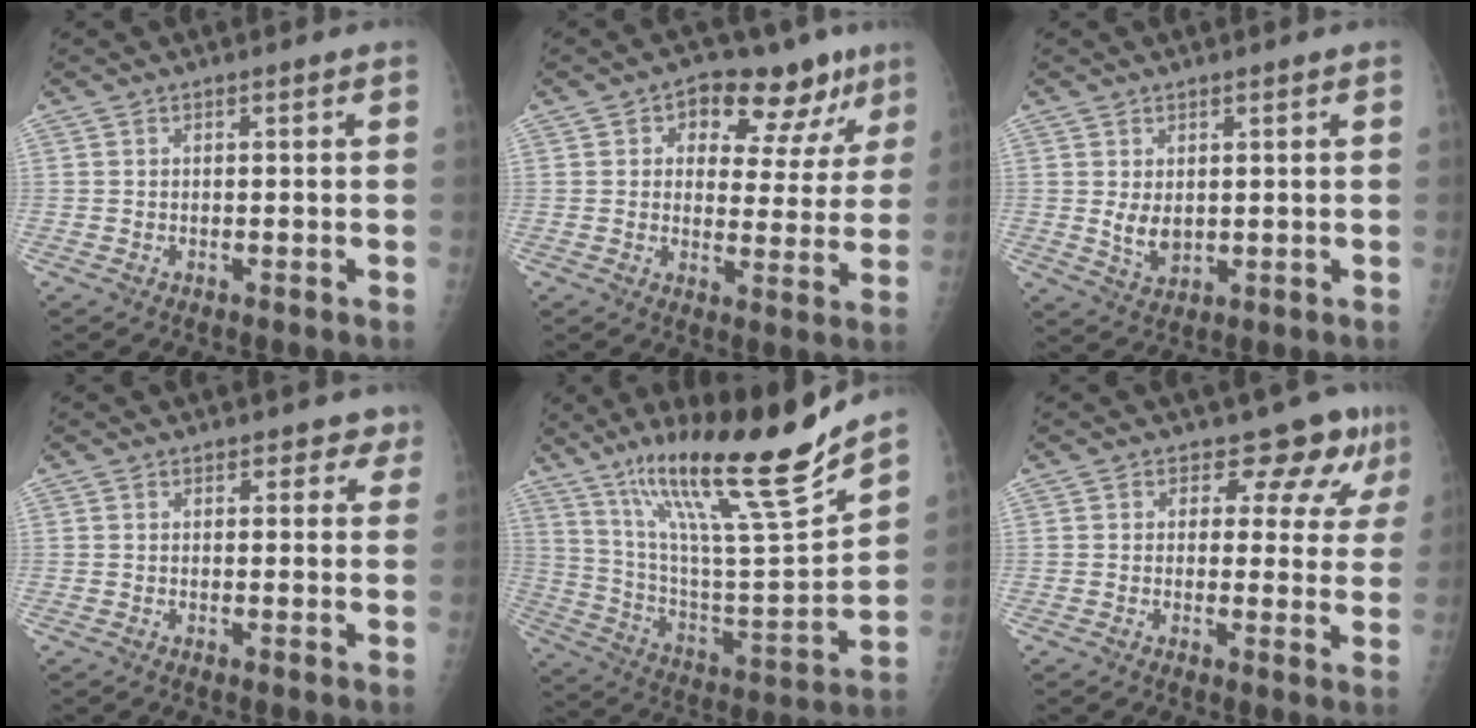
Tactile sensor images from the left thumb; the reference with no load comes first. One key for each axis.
{"total": 14.1, "fx": 7.3, "fy": 8.2, "fz": 8.8, "tx": -0.055, "ty": -0.011, "tz": 0.098}
{"total": 4.2, "fx": 0.7, "fy": 2.8, "fz": 3.1, "tx": -0.042, "ty": -0.014, "tz": 0.023}
{"total": 2.6, "fx": 1.8, "fy": 1.7, "fz": 0.7, "tx": 0.026, "ty": -0.005, "tz": 0.014}
{"total": 24.7, "fx": 17.7, "fy": 2.1, "fz": 17.1, "tx": -0.257, "ty": -0.076, "tz": 0.312}
{"total": 7.4, "fx": 5.2, "fy": 4.3, "fz": 3.2, "tx": -0.007, "ty": -0.028, "tz": 0.049}